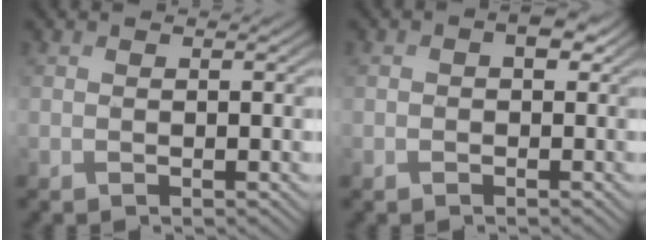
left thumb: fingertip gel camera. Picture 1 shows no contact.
{"total": 2.0, "force": [0.2, 1.3, 1.5], "torque": [-0.021, 0.001, 0.000]}